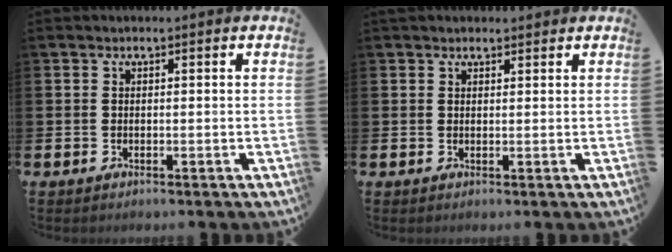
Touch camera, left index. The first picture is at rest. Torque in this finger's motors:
{"motor_torque": [0.00, -2.14, -0.01, 0.02]}